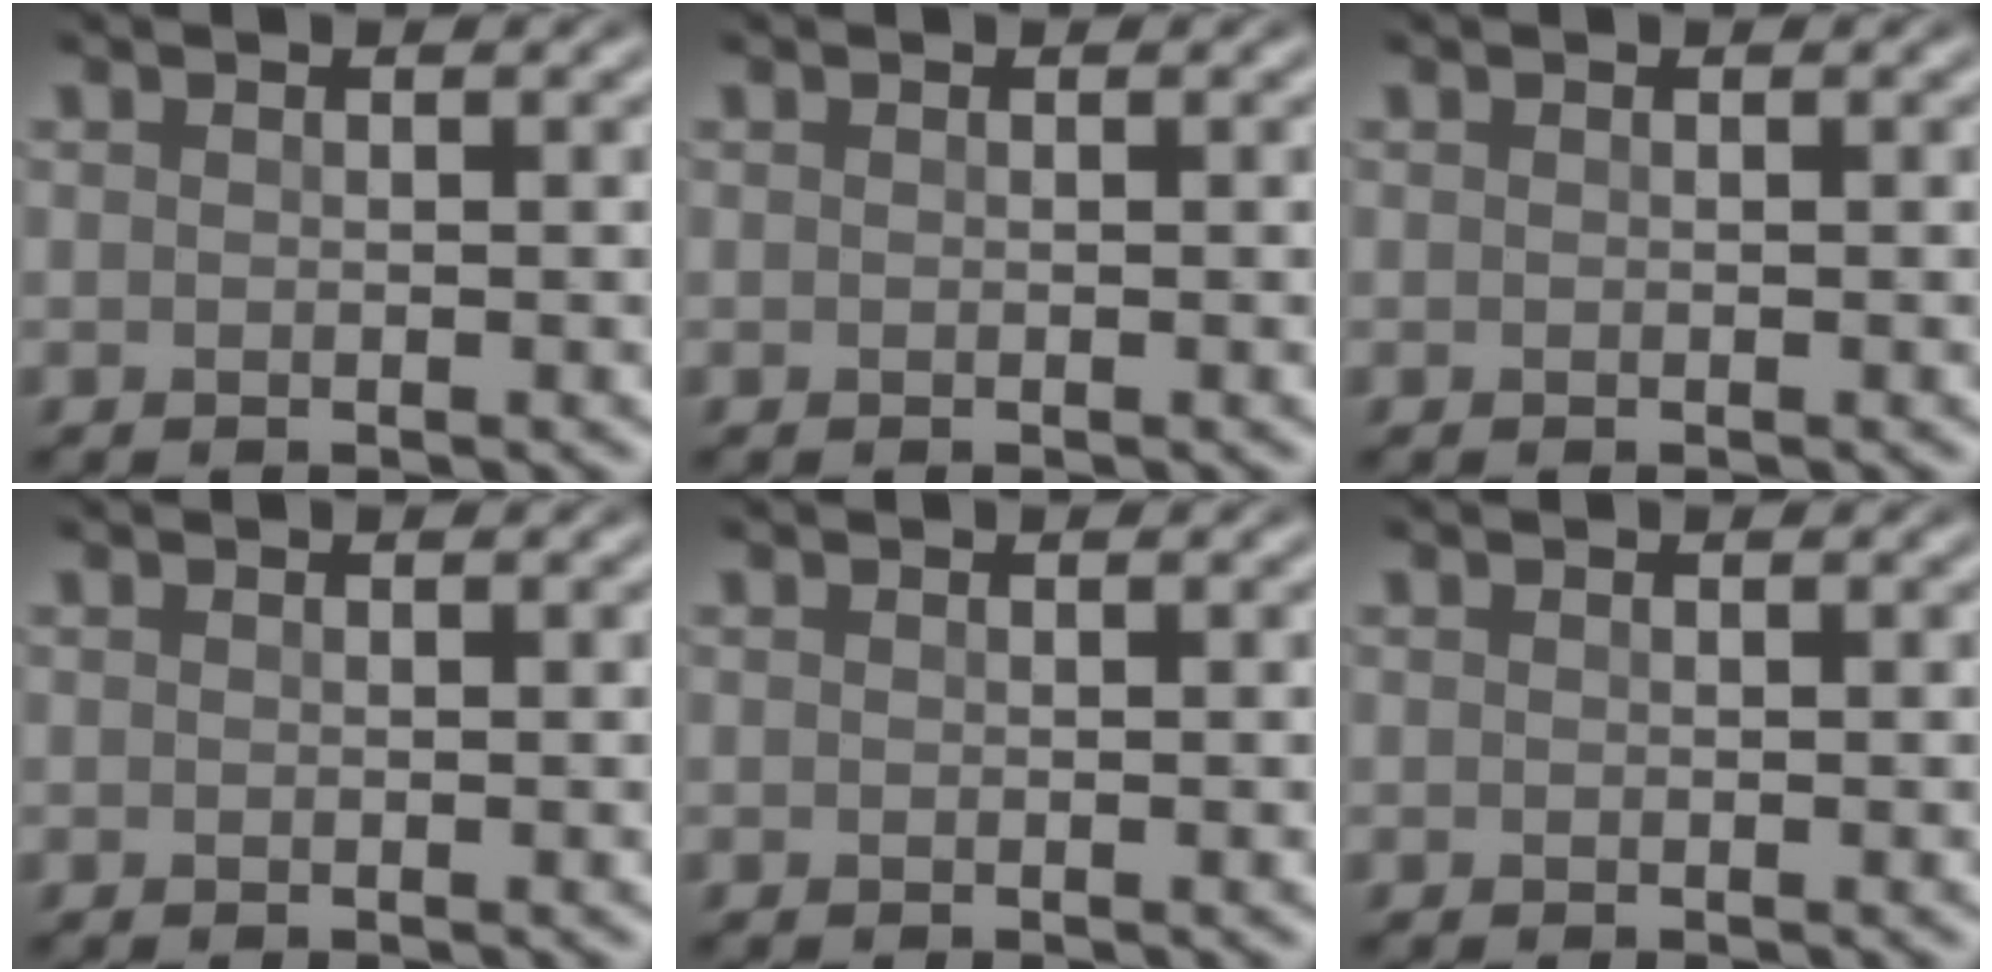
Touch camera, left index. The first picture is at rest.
{"total": 0.0}
{"total": 0.0}
{"total": 0.0}
{"total": 0.0}
{"total": 0.0}